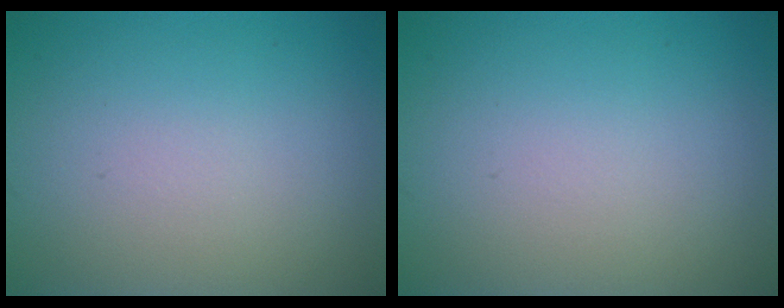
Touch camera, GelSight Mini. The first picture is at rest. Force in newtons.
{"total": 0.0}